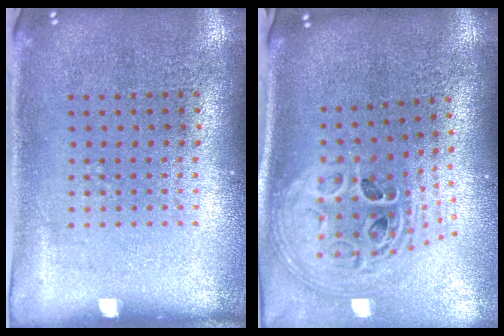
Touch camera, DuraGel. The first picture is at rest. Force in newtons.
{"total": 2.9, "press": 2.0, "slide": 2.1}